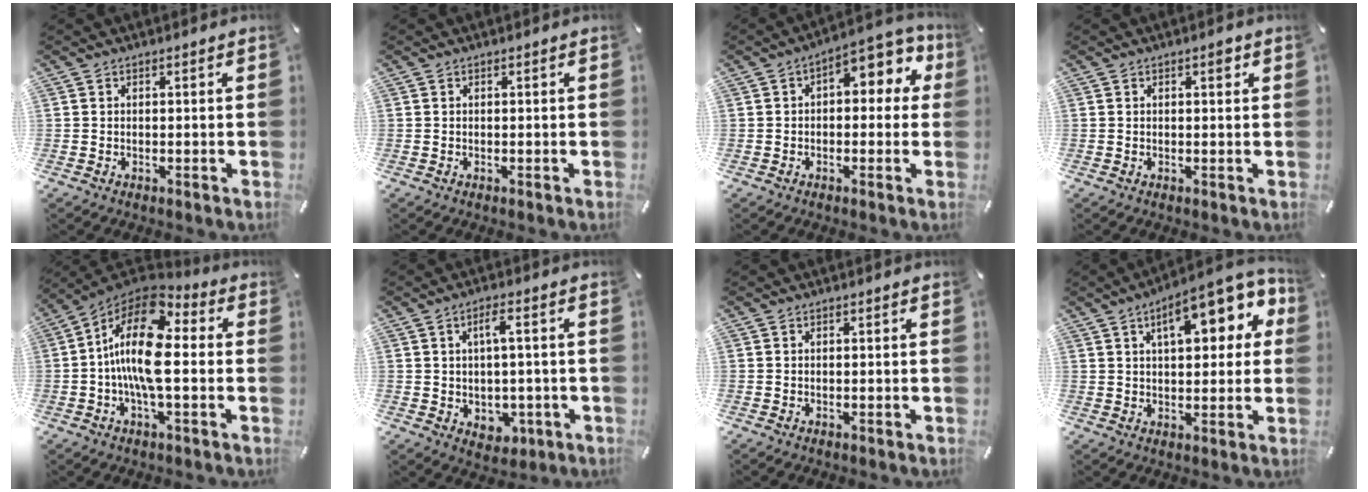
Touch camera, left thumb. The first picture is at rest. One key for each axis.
{"total": 0.0}
{"total": 7.7, "fx": 2.4, "fy": 4.3, "fz": 5.9, "tx": -0.079, "ty": -0.018, "tz": 0.033}
{"total": 1.6, "fx": 0.7, "fy": 0.6, "fz": 1.3, "tx": -0.012, "ty": -0.003, "tz": 0.008}
{"total": 16.9, "fx": 0.0, "fy": 7.1, "fz": 15.3, "tx": -0.308, "ty": -0.016, "tz": 0.000}
{"total": 5.5, "fx": 0.5, "fy": 3.4, "fz": 4.3, "tx": -0.067, "ty": 0.002, "tz": 0.005}
{"total": 0.0}
{"total": 14.8, "fx": 6.1, "fy": 6.7, "fz": 11.7, "tx": -0.156, "ty": -0.016, "tz": 0.096}